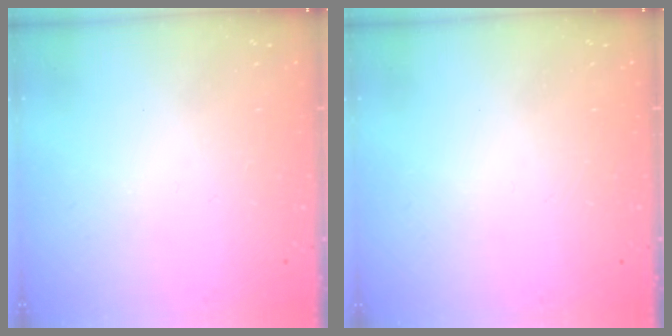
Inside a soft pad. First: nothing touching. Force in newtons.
{"total": 0.0}